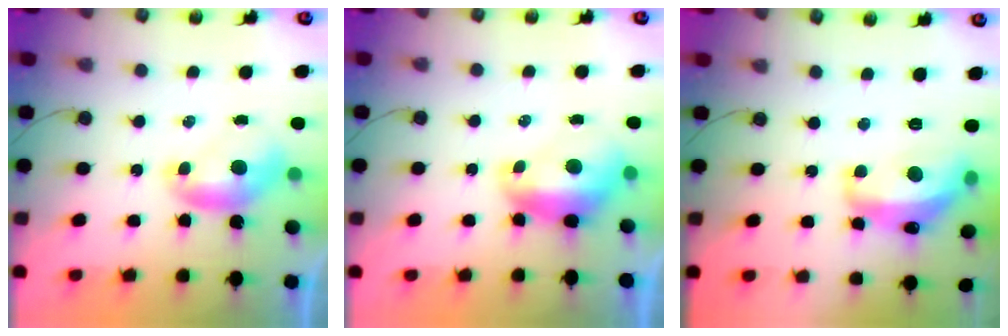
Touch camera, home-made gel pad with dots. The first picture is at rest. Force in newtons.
{"total": 2.2, "press": 2.0, "slide": 0.9}
{"total": 9.3, "press": 9.3, "slide": 0.6}